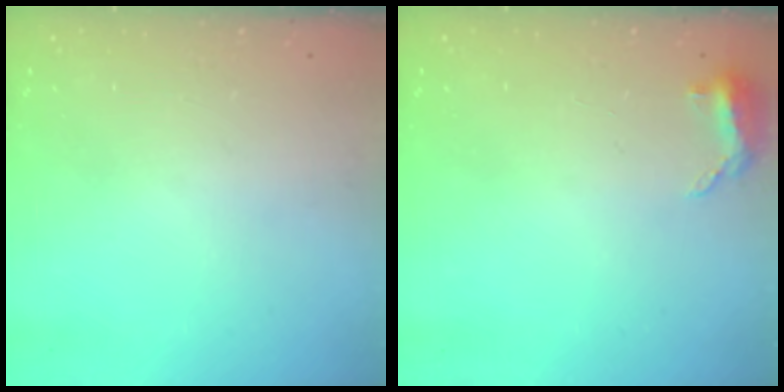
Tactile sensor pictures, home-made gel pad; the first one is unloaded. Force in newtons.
{"total": 5.7, "press": 5.6, "slide": 1.4}